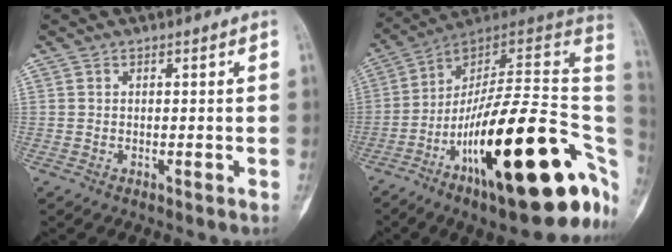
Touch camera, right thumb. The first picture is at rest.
{"total": 31.9, "force": [-9.6, 10.3, 28.7], "torque": [-0.351, 0.071, -0.150]}